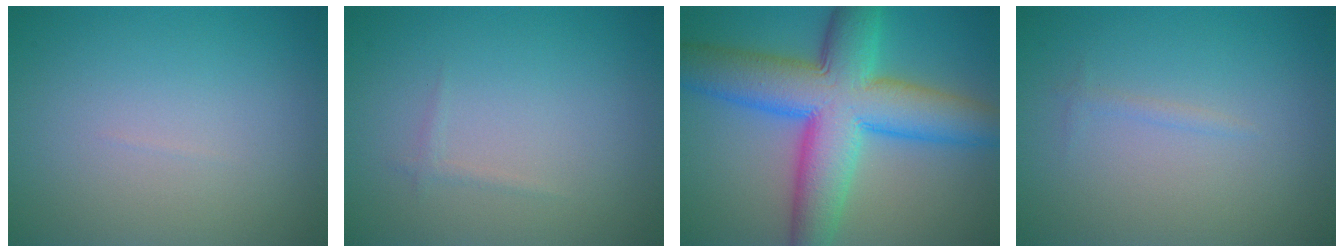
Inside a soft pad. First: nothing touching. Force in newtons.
{"total": 0.6, "press": 0.6, "slide": 0.0}
{"total": 12.1, "press": 12.1, "slide": 0.3}
{"total": 0.6, "press": 0.6, "slide": 0.0}